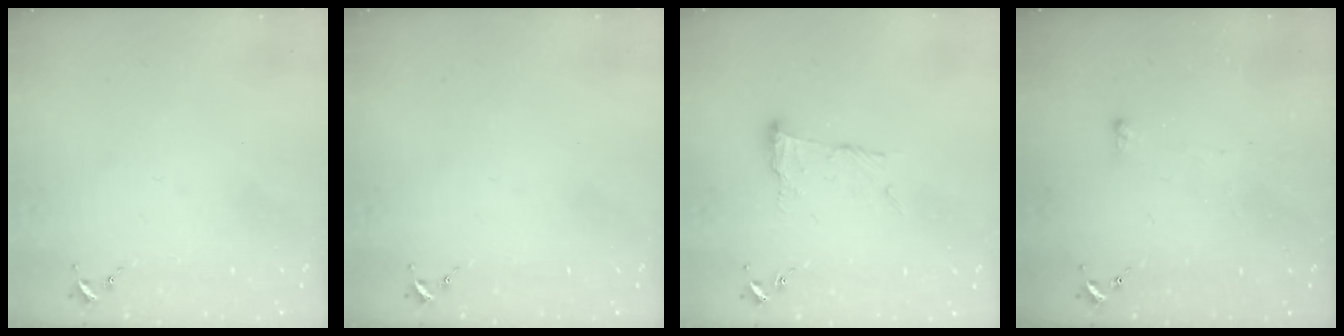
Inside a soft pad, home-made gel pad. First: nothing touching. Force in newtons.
{"total": 0.0}
{"total": 10.7, "press": 10.7, "slide": 0.3}
{"total": 2.9, "press": 2.9, "slide": 0.3}